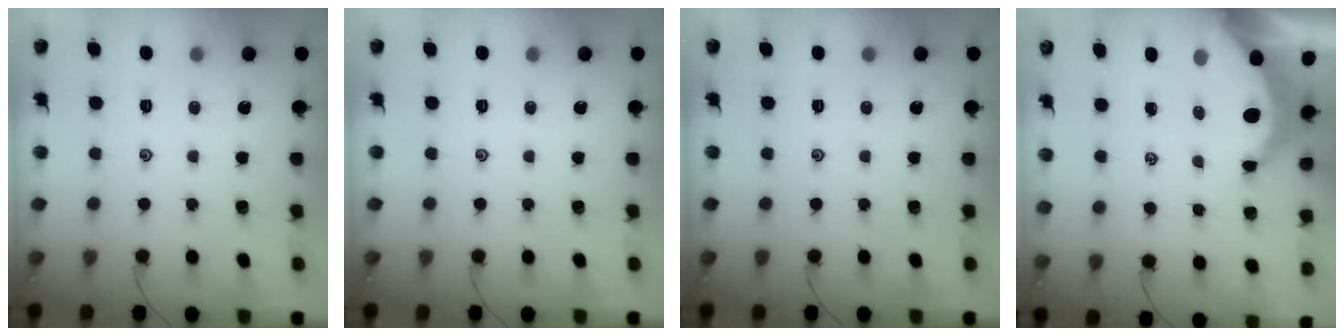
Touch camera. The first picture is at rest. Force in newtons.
{"total": 0.0}
{"total": 0.0}
{"total": 7.4, "press": 7.3, "slide": 0.8}